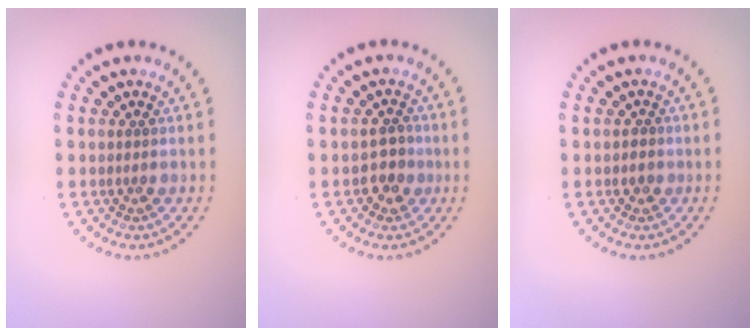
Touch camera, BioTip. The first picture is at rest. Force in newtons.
{"total": 2.1, "press": 2.0, "slide": 0.5}
{"total": 0.5, "press": 0.4, "slide": 0.4}